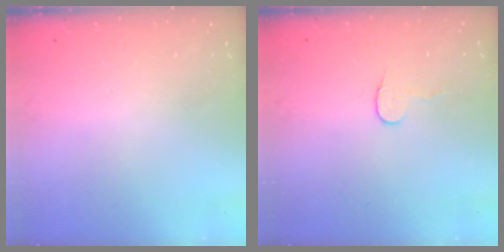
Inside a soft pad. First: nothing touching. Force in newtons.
{"total": 5.6, "press": 5.6, "slide": 0.5}